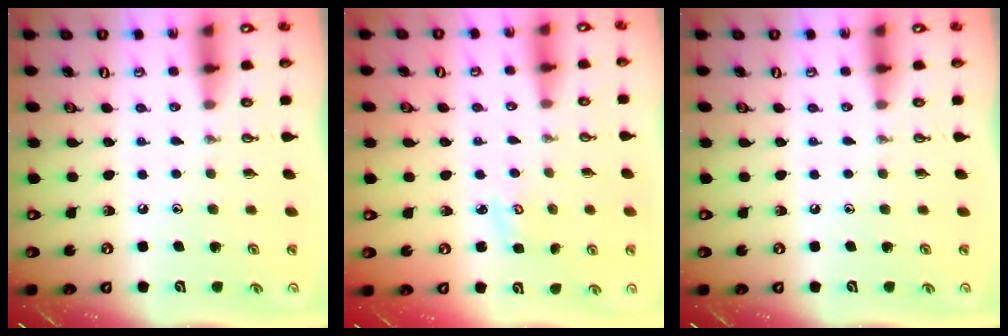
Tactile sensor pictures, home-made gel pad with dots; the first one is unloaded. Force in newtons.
{"total": 2.6, "press": 2.6, "slide": 0.3}
{"total": 0.0}